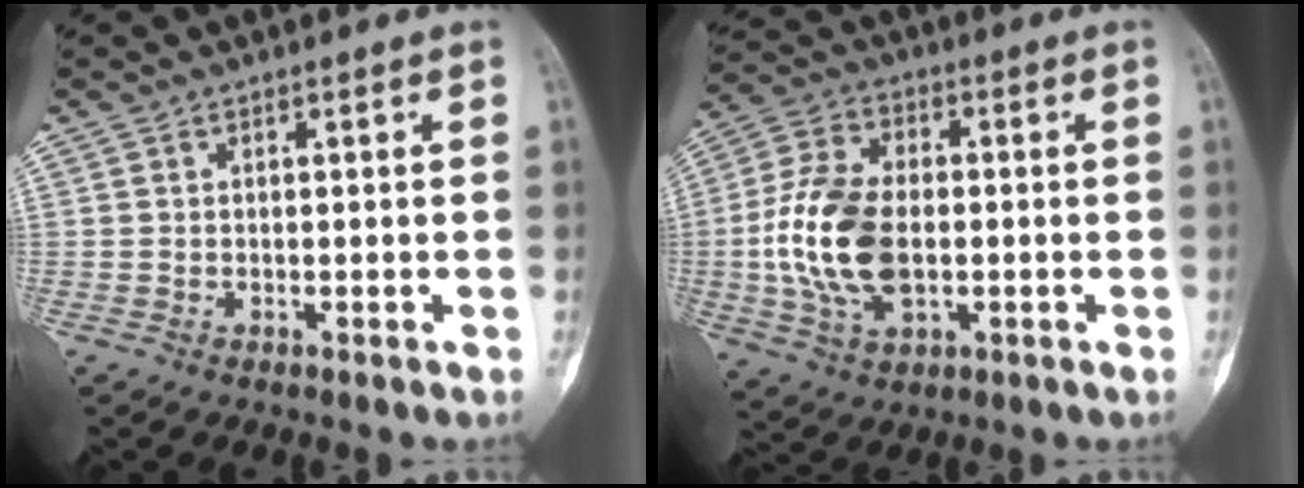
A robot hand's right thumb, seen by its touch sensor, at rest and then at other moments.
{"total": 15.7, "force": [-1.5, 9.4, 12.5], "torque": [-0.246, 0.012, -0.025]}